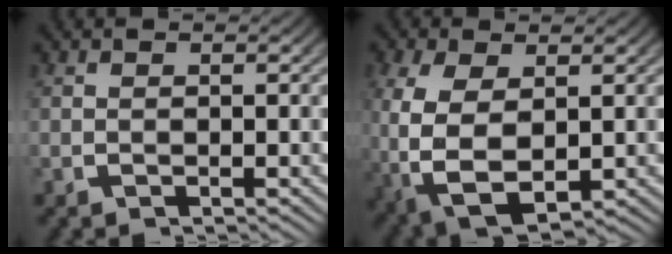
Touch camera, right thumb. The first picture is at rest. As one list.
[{"total": 9.6, "force": [-1.6, 6.8, 6.7], "torque": [-0.182, -0.051, 0.005]}]